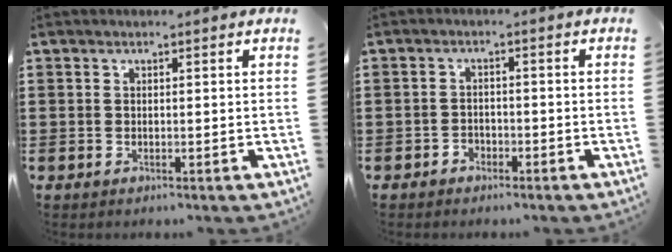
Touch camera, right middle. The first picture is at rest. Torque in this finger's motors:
{"motor_torque": [0.67, 0.51, 0.05, -0.01]}